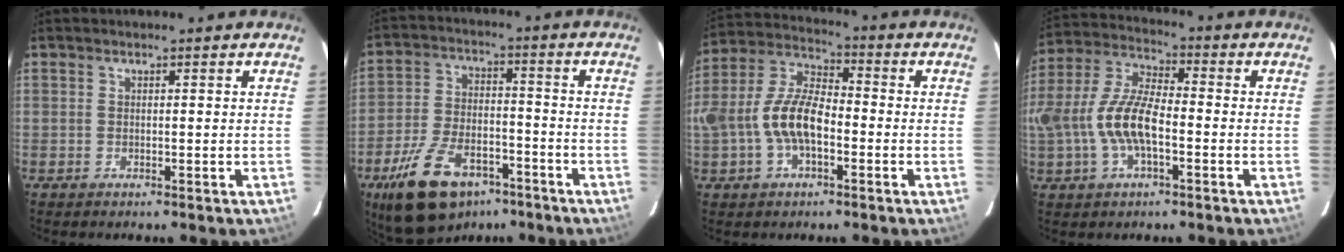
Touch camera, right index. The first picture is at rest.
{"total": 17.2, "force": [-11.0, 8.8, 9.9], "torque": [-0.209, -0.012, -0.179]}
{"total": 12.2, "force": [-3.0, 6.2, 10.0], "torque": [-0.213, 0.014, -0.058]}
{"total": 13.2, "force": [-3.0, 5.6, 11.6], "torque": [-0.248, 0.006, -0.056]}